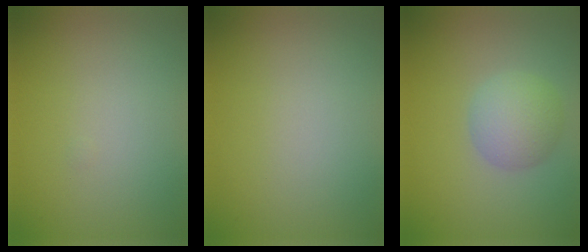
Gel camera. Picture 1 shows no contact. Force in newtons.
{"total": 0.0}
{"total": 3.5, "press": 3.5, "slide": 0.2}